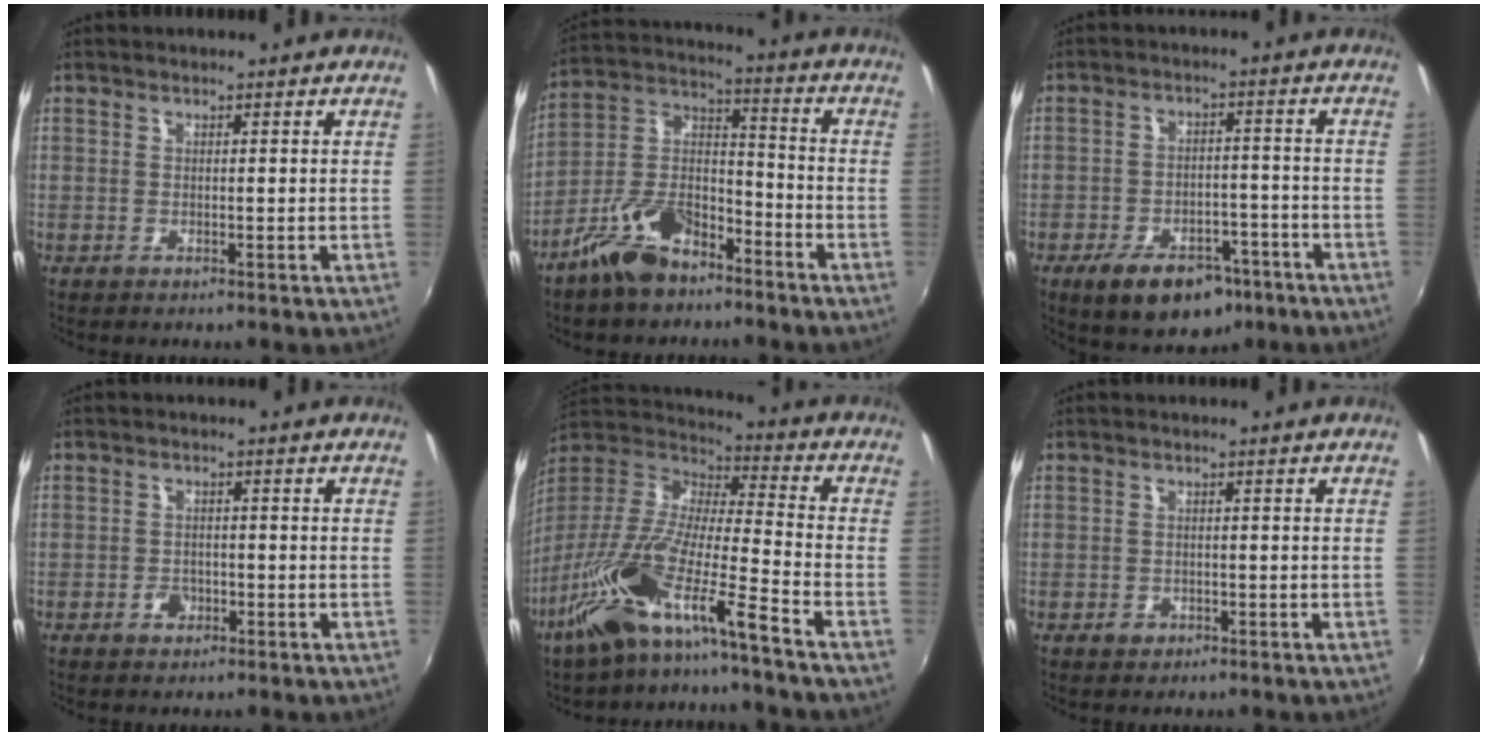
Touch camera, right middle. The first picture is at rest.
{"total": 12.5, "force": [-8.2, 6.1, 7.3], "torque": [-0.148, 0.021, -0.151]}
{"total": 12.8, "force": [-8.1, 6.9, 7.2], "torque": [-0.140, 0.001, -0.113]}
{"total": 2.5, "force": [-1.4, 1.8, 0.9], "torque": [-0.018, 0.002, -0.023]}
{"total": 16.1, "force": [-10.5, 1.1, 12.0], "torque": [-0.226, -0.023, -0.208]}
{"total": 1.5, "force": [-0.8, 1.2, 0.4], "torque": [-0.008, -0.002, -0.010]}